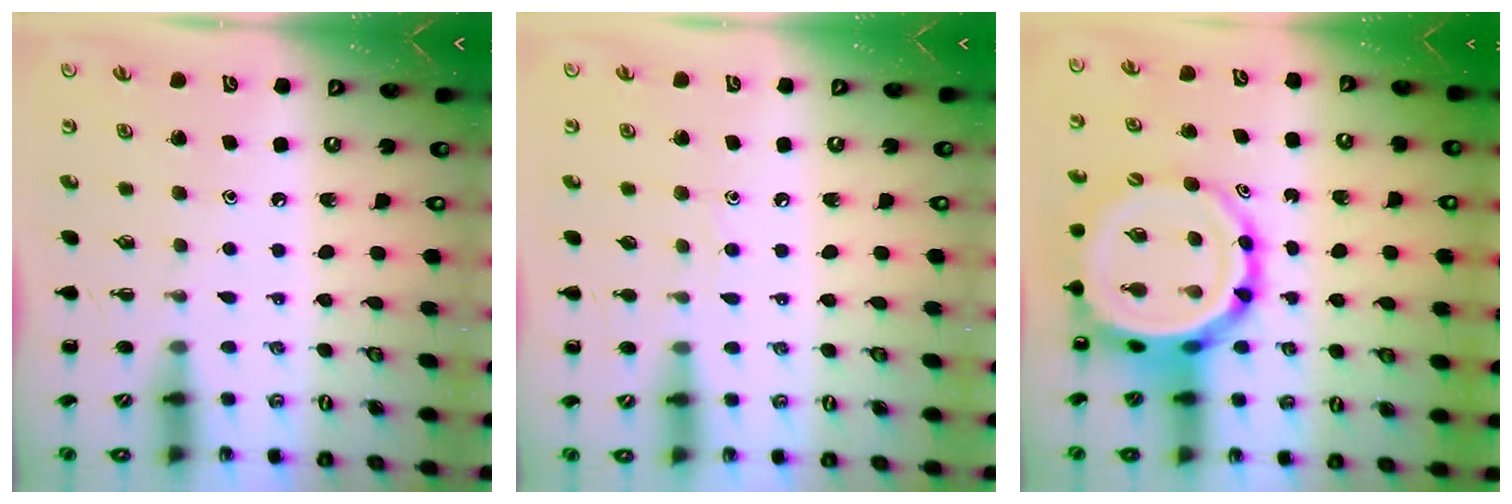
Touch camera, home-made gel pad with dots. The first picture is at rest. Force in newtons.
{"total": 2.5, "press": 2.3, "slide": 0.9}
{"total": 13.7, "press": 13.2, "slide": 3.7}